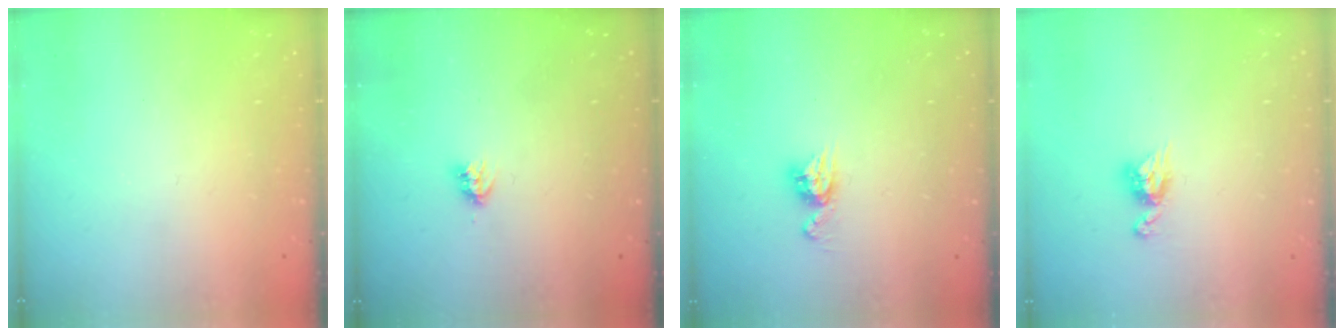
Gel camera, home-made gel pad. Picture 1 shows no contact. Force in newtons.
{"total": 3.6, "press": 3.6, "slide": 0.1}
{"total": 6.8, "press": 6.8, "slide": 0.5}
{"total": 7.9, "press": 7.9, "slide": 0.6}